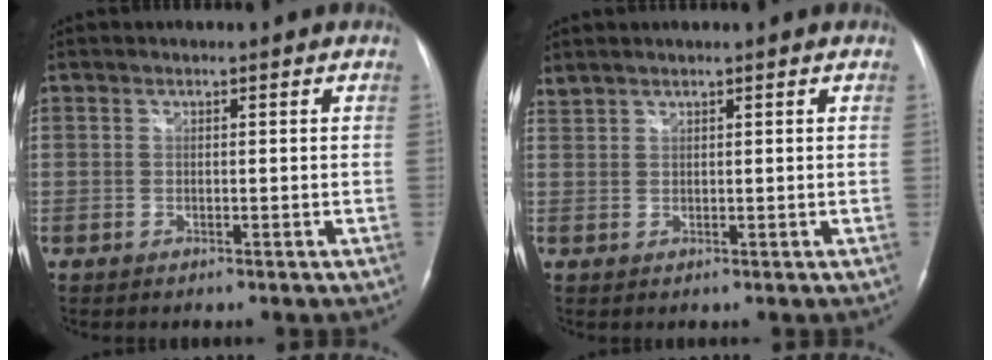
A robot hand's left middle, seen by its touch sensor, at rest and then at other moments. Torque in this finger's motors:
{"motor_torque": [0.20, -0.20, 0.18, 0.12]}